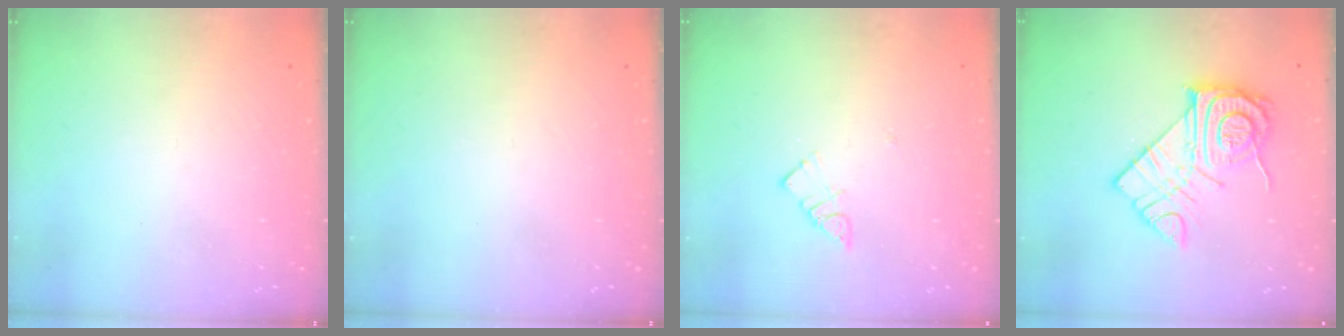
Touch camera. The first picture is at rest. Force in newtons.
{"total": 0.0}
{"total": 4.1, "press": 4.0, "slide": 0.5}
{"total": 14.9, "press": 14.8, "slide": 1.2}